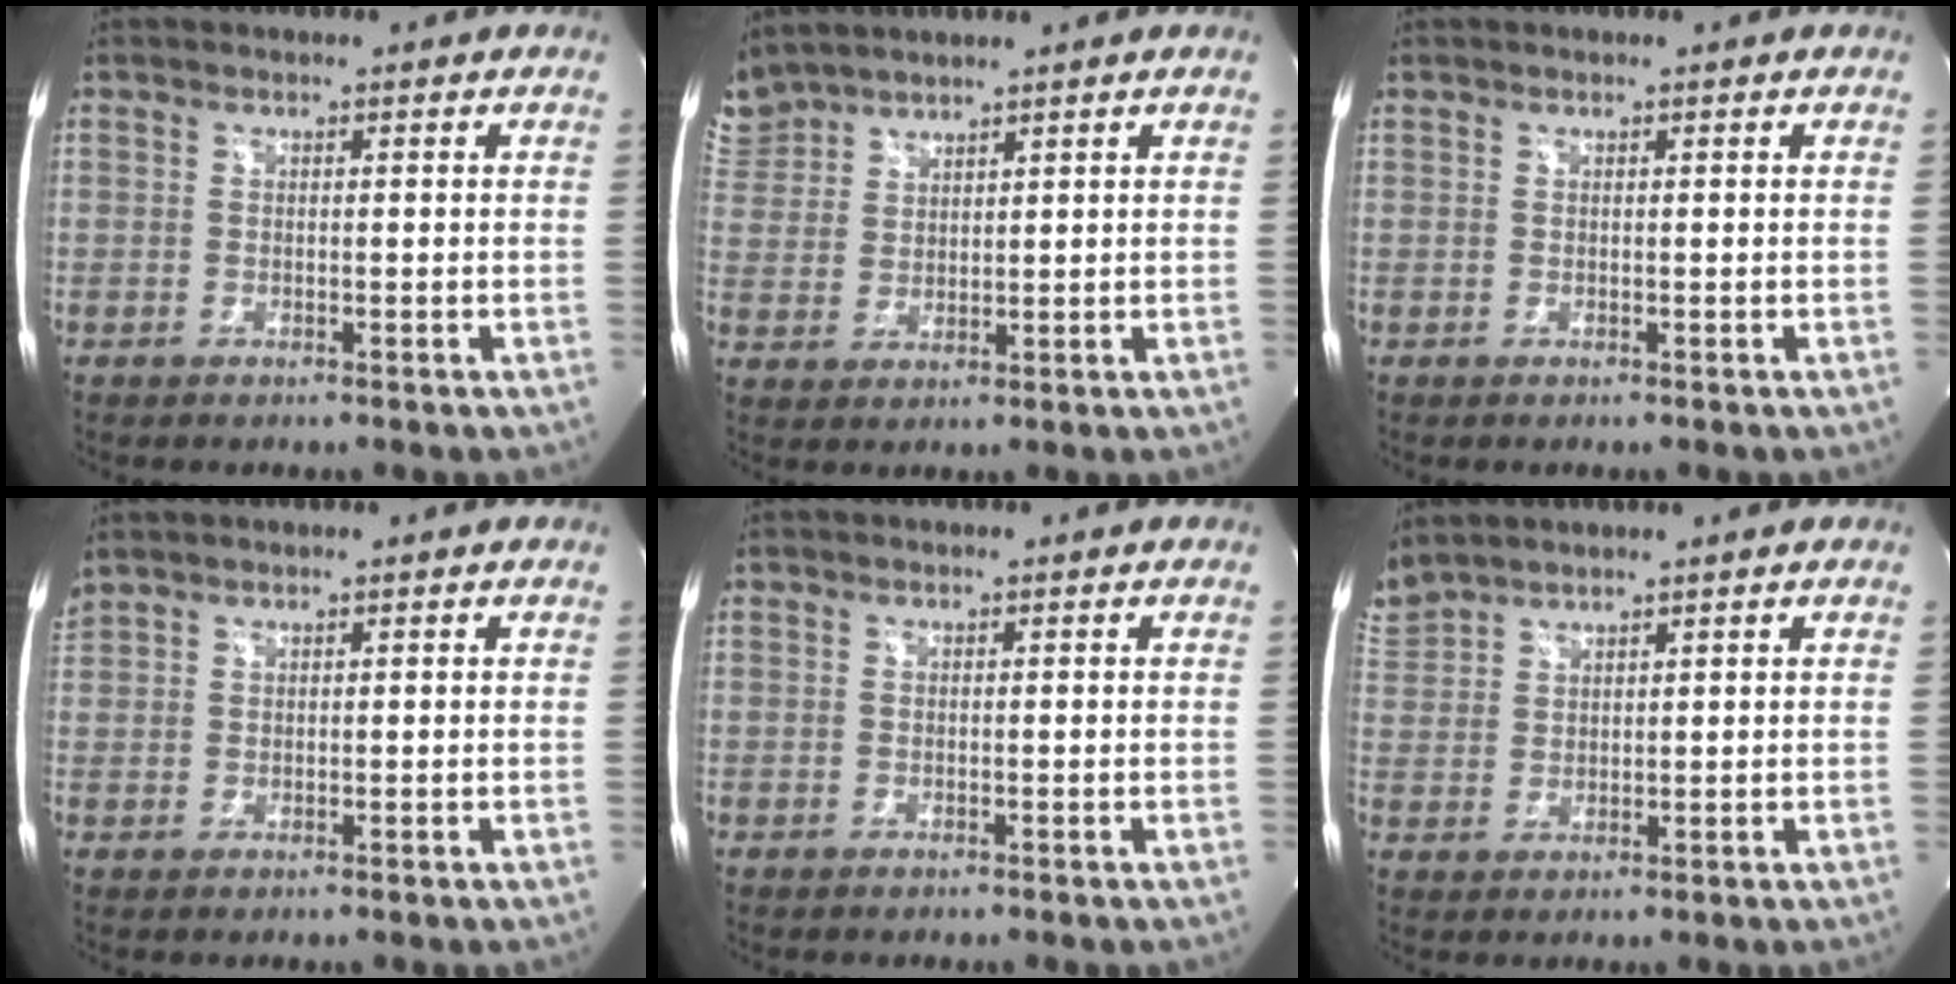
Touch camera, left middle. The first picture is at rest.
{"total": 5.9, "force": [5.7, 1.5, 0.4], "torque": [-0.021, 0.020, 0.121]}
{"total": 0.0}
{"total": 1.8, "force": [1.7, 0.4, 0.4], "torque": [-0.025, 0.021, 0.043]}
{"total": 0.0}
{"total": 5.0, "force": [4.8, 0.7, 1.1], "torque": [-0.033, 0.024, 0.102]}